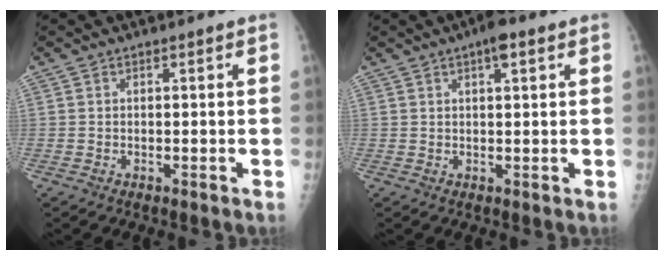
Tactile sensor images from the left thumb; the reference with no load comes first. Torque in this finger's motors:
{"motor_torque": [0.67, 0.50, 0.34, -0.38, 0.02]}